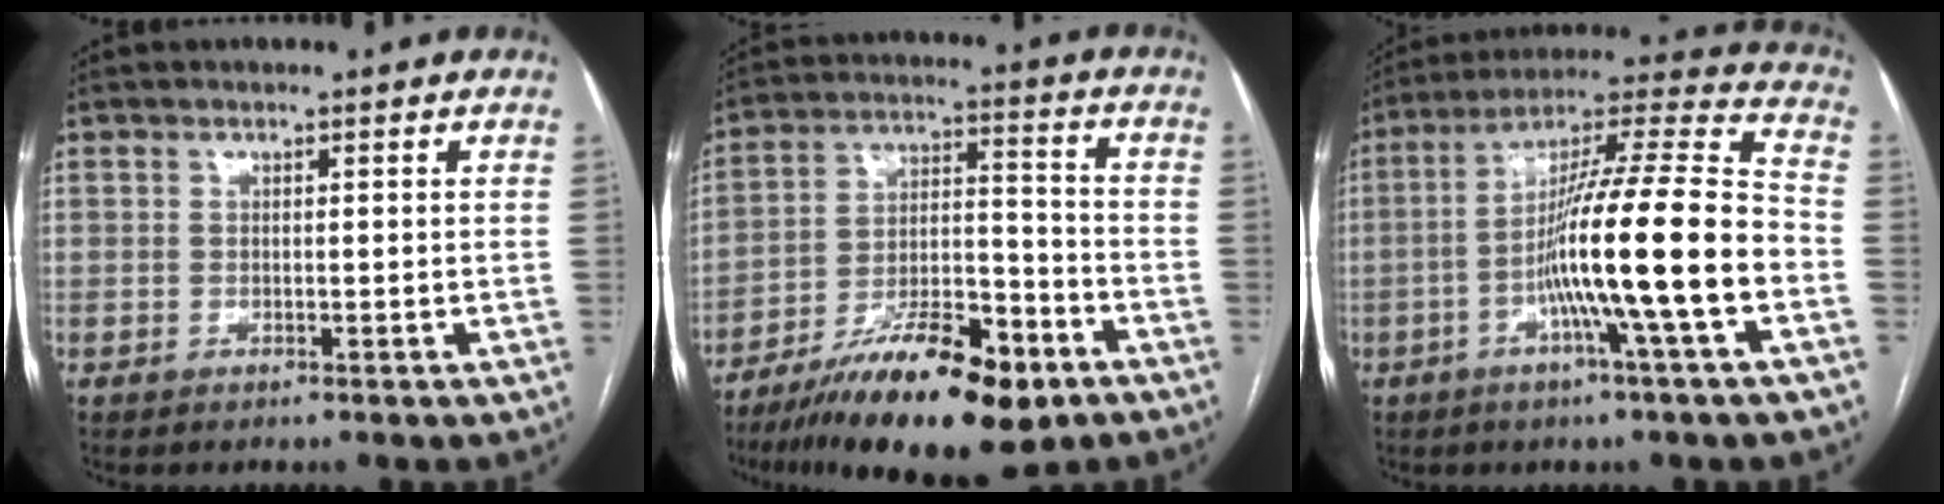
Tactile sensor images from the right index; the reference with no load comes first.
{"total": 18.8, "force": [-12.1, 4.8, 13.6], "torque": [-0.213, -0.001, -0.200]}
{"total": 18.8, "force": [-5.2, -0.6, 18.0], "torque": [-0.303, 0.007, -0.097]}